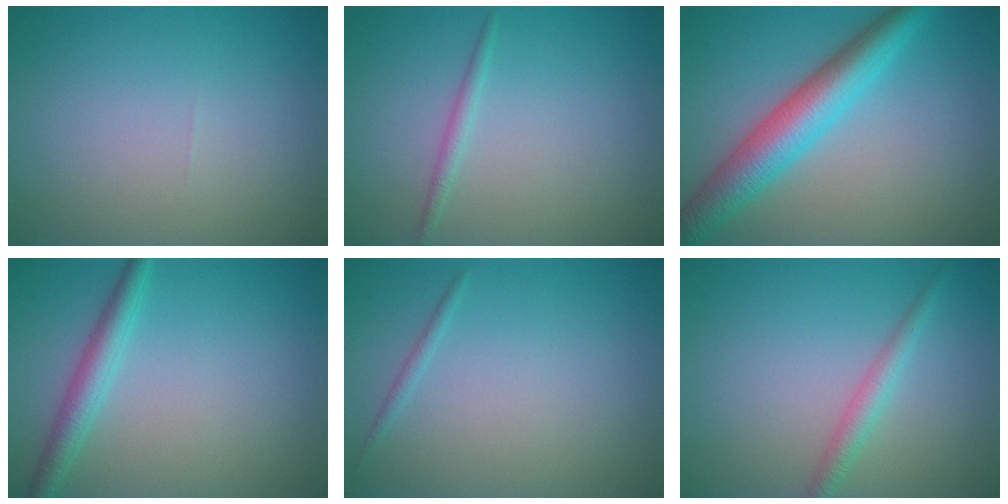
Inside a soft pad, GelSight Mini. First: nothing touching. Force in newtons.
{"total": 1.1, "press": 1.1, "slide": 0.0}
{"total": 6.4, "press": 6.4, "slide": 0.2}
{"total": 2.8, "press": 2.8, "slide": 0.1}
{"total": 0.7, "press": 0.7, "slide": 0.0}
{"total": 2.0, "press": 2.0, "slide": 0.0}